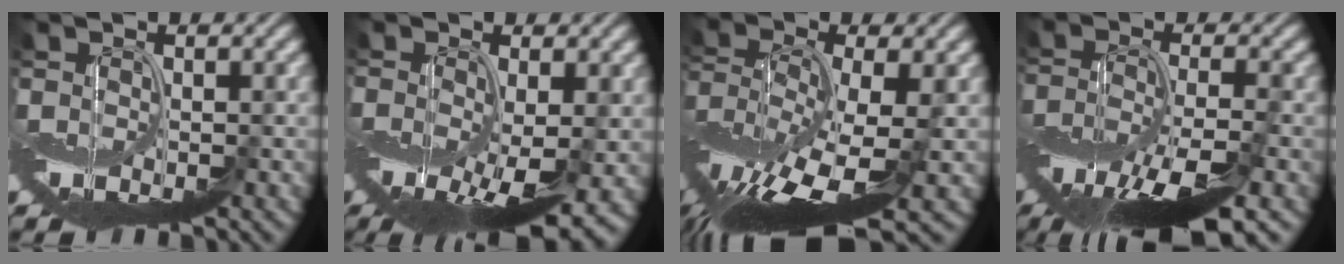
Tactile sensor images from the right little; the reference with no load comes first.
{"total": 8.9, "force": [-2.9, 3.4, 7.8], "torque": [-0.141, -0.034, -0.030]}
{"total": 12.5, "force": [-5.5, 3.9, 10.6], "torque": [-0.227, 0.002, -0.092]}
{"total": 9.2, "force": [-5.3, 2.4, 7.1], "torque": [-0.135, -0.015, -0.102]}